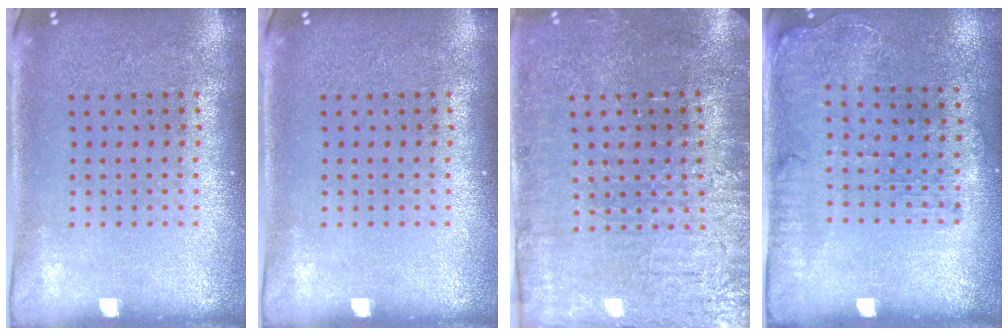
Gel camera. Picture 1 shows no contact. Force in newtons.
{"total": 0.0}
{"total": 3.7, "press": 3.4, "slide": 1.3}
{"total": 1.3, "press": 1.2, "slide": 0.6}